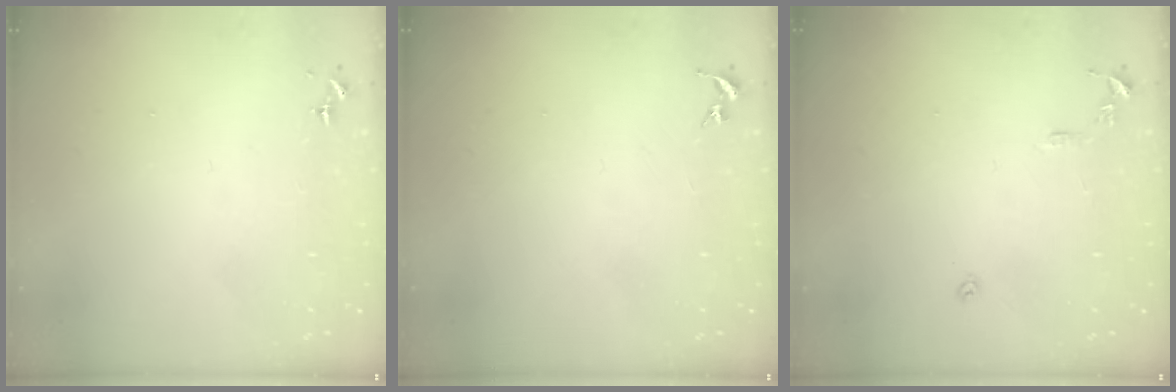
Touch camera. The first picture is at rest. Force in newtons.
{"total": 0.0}
{"total": 7.7, "press": 7.7, "slide": 0.8}